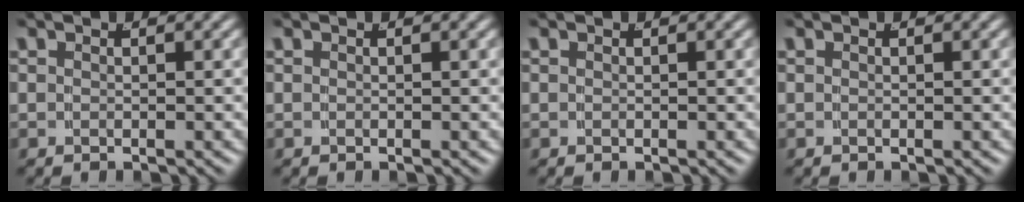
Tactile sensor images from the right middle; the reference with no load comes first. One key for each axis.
{"total": 0.0}
{"total": 0.0}
{"total": 0.0}